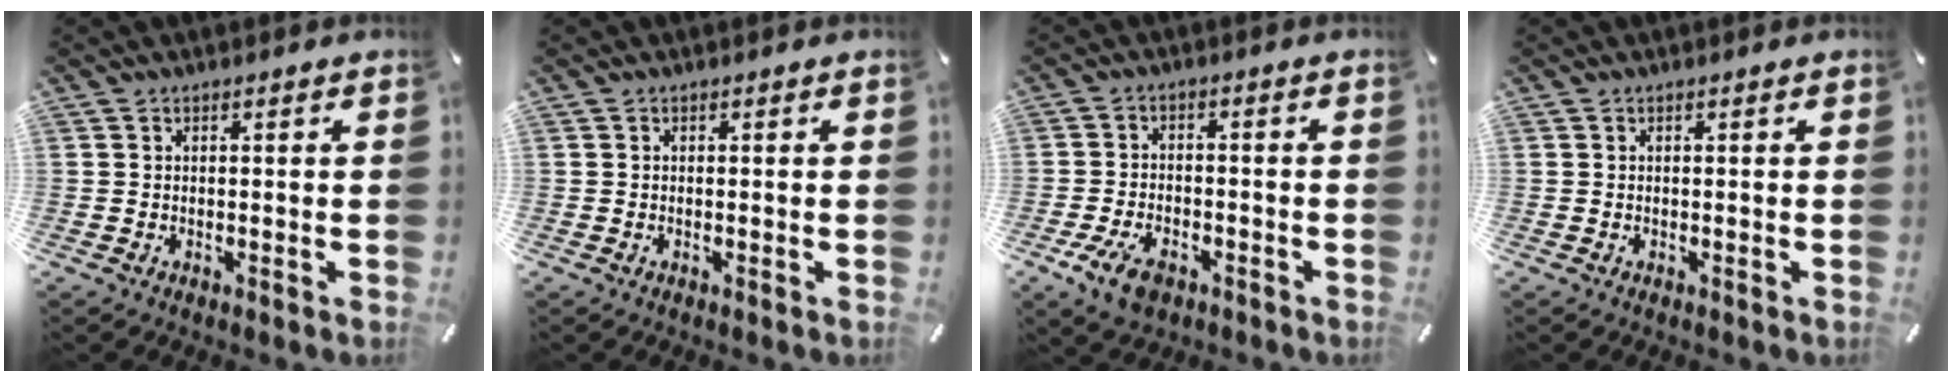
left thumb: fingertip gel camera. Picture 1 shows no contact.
{"total": 0.0}
{"total": 7.1, "force": [-3.9, 4.3, 4.2], "torque": [-0.094, 0.012, -0.072]}
{"total": 0.0}